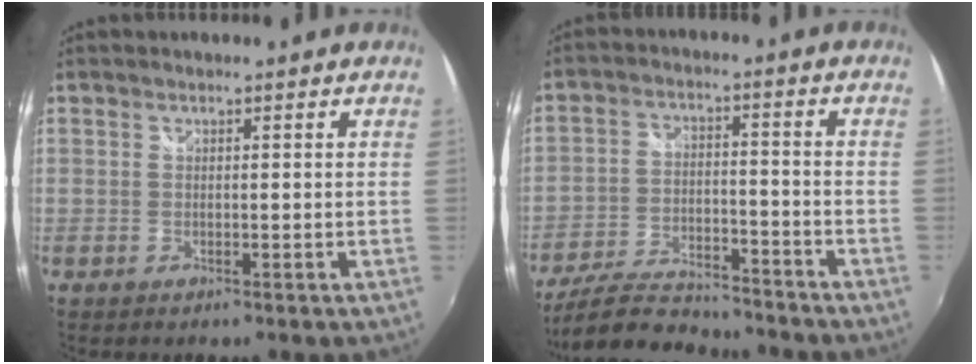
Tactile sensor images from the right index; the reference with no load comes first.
{"total": 15.0, "force": [-13.4, 3.7, 5.8], "torque": [-0.135, -0.013, -0.218]}